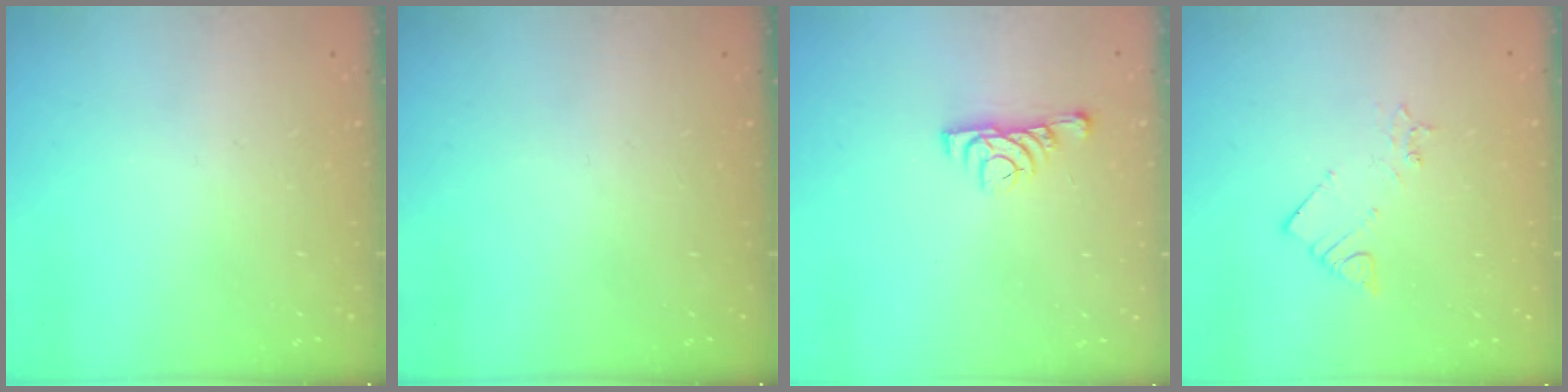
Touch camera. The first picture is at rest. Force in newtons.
{"total": 0.0}
{"total": 5.0, "press": 4.9, "slide": 1.1}
{"total": 2.8, "press": 2.7, "slide": 0.5}